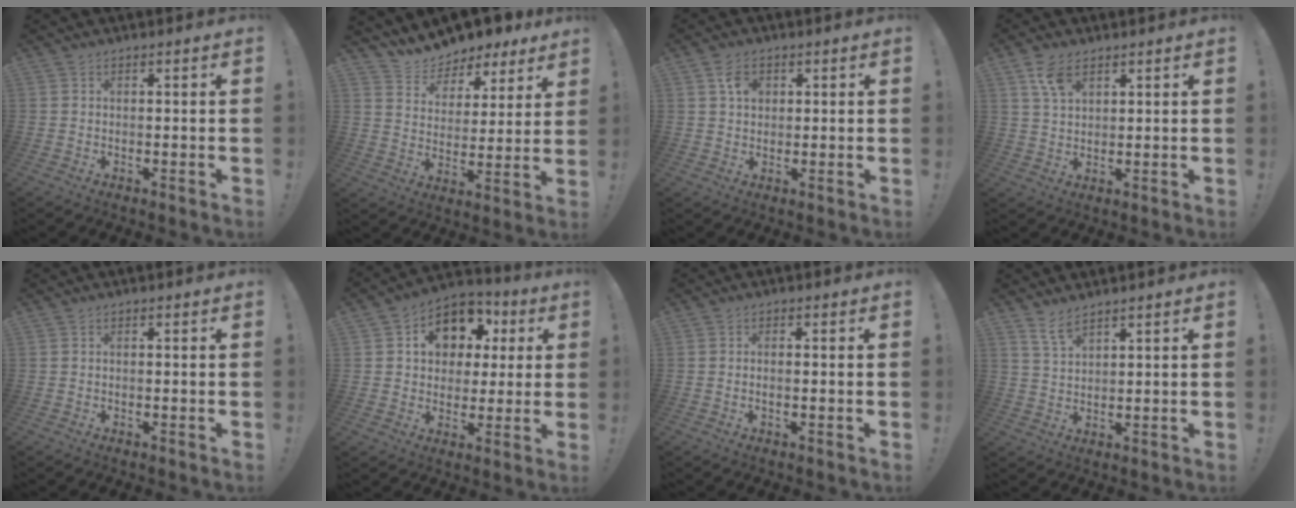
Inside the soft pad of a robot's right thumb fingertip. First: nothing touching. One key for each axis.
{"total": 9.9, "fx": 9.2, "fy": 3.3, "fz": 1.0, "tx": -0.037, "ty": -0.083, "tz": 0.169}
{"total": 8.6, "fx": 2.1, "fy": 7.1, "fz": 4.4, "tx": -0.067, "ty": 0.010, "tz": 0.043}
{"total": 6.5, "fx": 3.7, "fy": 3.2, "fz": 4.2, "tx": -0.076, "ty": -0.013, "tz": 0.069}
{"total": 0.0}
{"total": 12.6, "fx": 3.9, "fy": 10.2, "fz": 6.2, "tx": -0.091, "ty": -0.015, "tz": 0.077}
{"total": 1.3, "fx": -0.1, "fy": 0.2, "fz": 1.3, "tx": -0.016, "ty": -0.001, "tz": -0.004}
{"total": 4.9, "fx": 3.8, "fy": 1.2, "fz": 2.8, "tx": -0.058, "ty": -0.018, "tz": 0.072}